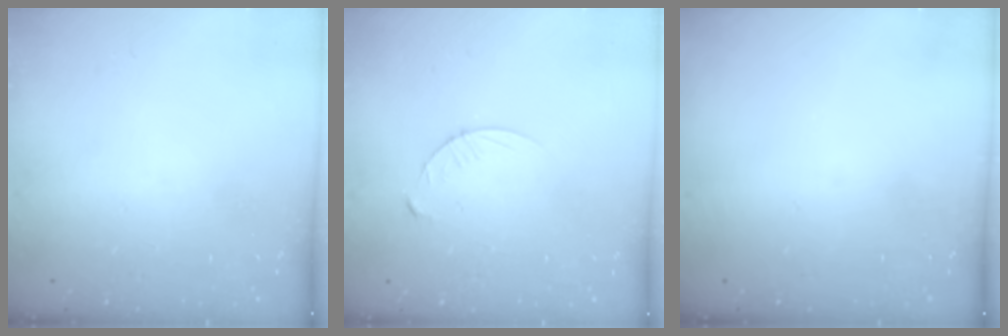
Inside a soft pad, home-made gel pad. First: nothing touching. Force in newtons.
{"total": 4.6, "press": 4.6, "slide": 0.5}
{"total": 0.0}